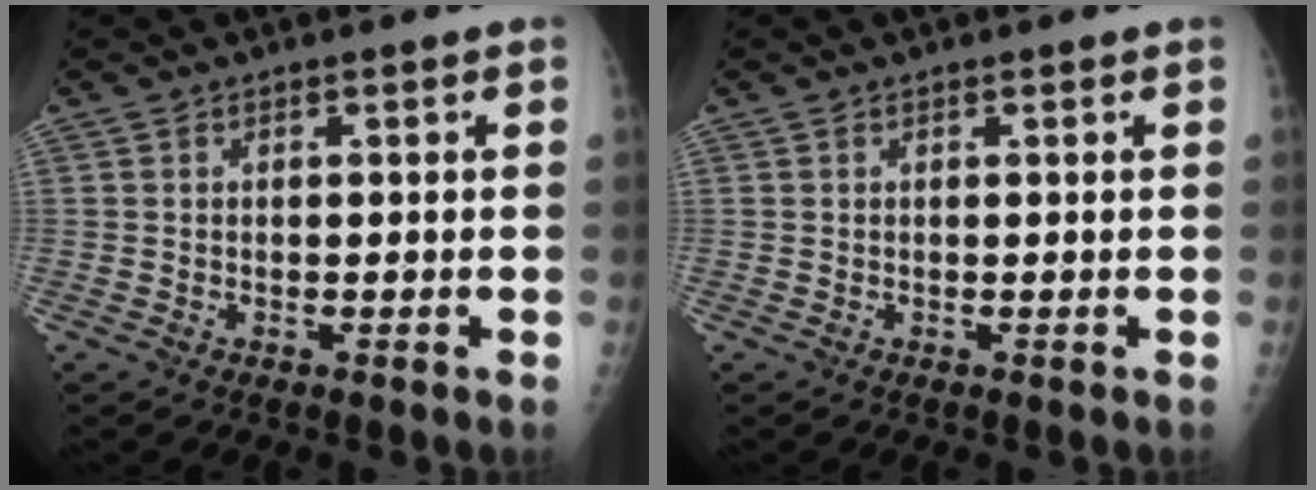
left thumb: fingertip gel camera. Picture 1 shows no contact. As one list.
[{"total": 0.0}]